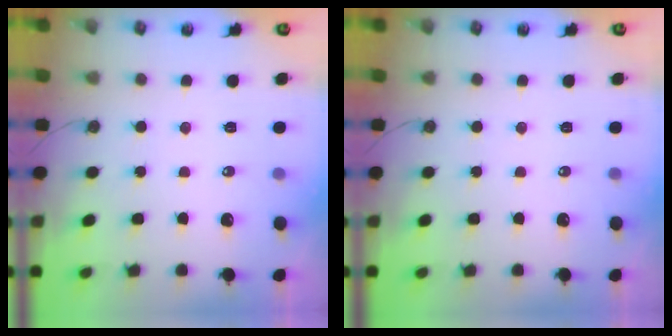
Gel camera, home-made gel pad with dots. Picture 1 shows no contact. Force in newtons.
{"total": 0.0}